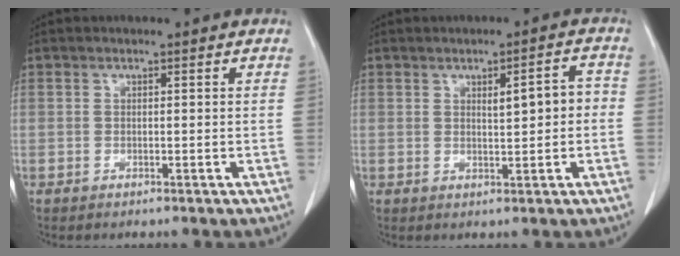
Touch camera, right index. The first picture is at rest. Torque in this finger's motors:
{"motor_torque": [0.13, 0.03, 0.10, 0.03]}